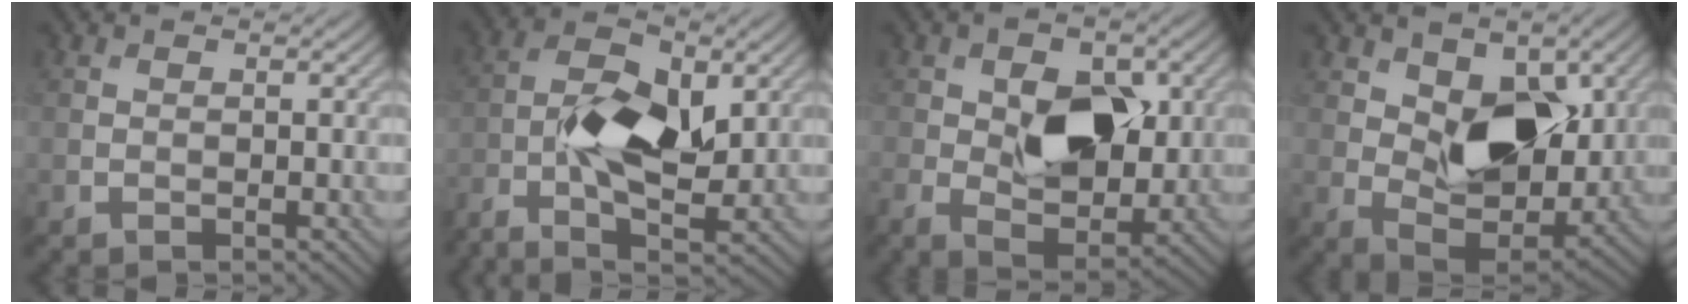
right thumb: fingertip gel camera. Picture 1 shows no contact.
{"total": 10.2, "force": [-2.2, 4.7, 8.7], "torque": [-0.183, 0.003, -0.045]}
{"total": 9.5, "force": [0.7, 6.0, 7.4], "torque": [-0.128, -0.010, 0.011]}
{"total": 10.3, "force": [2.7, 6.3, 7.7], "torque": [-0.135, -0.015, 0.037]}